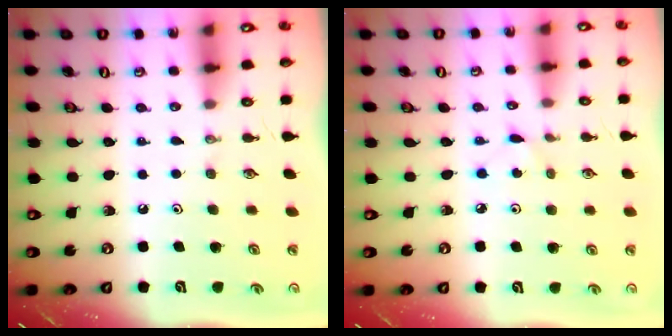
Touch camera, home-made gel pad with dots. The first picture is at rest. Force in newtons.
{"total": 2.6, "press": 2.6, "slide": 0.2}